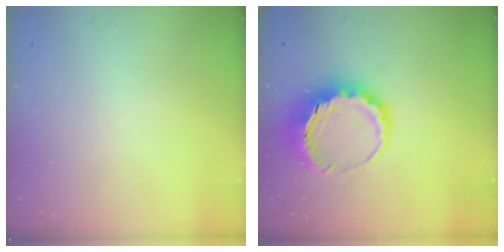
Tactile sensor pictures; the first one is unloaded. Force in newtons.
{"total": 8.8, "press": 8.6, "slide": 1.8}